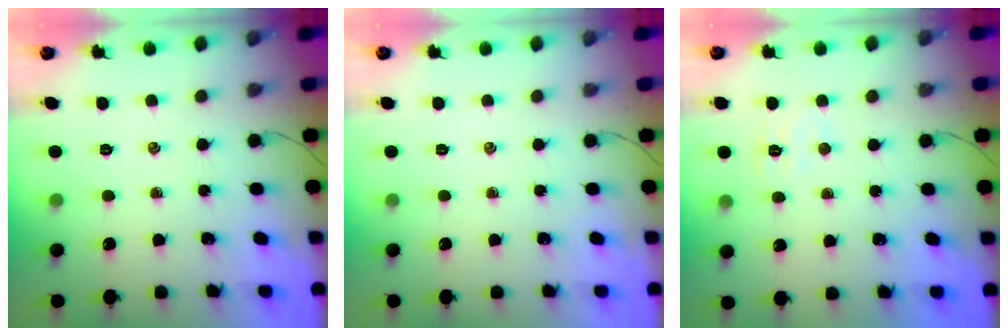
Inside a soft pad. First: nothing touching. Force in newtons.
{"total": 0.0}
{"total": 4.6, "press": 4.5, "slide": 1.0}